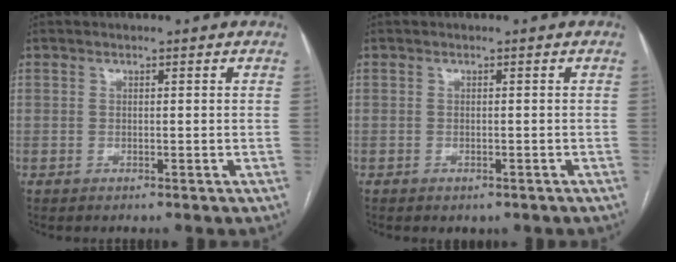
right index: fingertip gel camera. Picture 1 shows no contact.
{"total": 3.3, "force": [-3.0, 1.4, 0.2], "torque": [-0.008, 0.000, -0.037]}